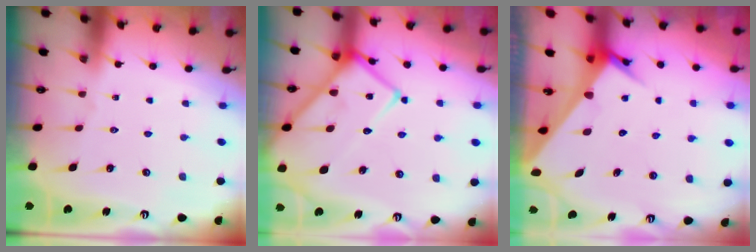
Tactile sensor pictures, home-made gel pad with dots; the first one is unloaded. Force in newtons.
{"total": 17.8, "press": 17.7, "slide": 1.6}
{"total": 5.4, "press": 5.4, "slide": 0.5}